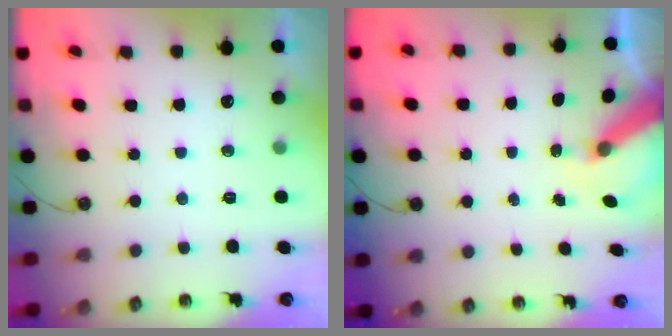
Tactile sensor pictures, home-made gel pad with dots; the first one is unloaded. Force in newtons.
{"total": 7.4, "press": 7.4, "slide": 0.8}